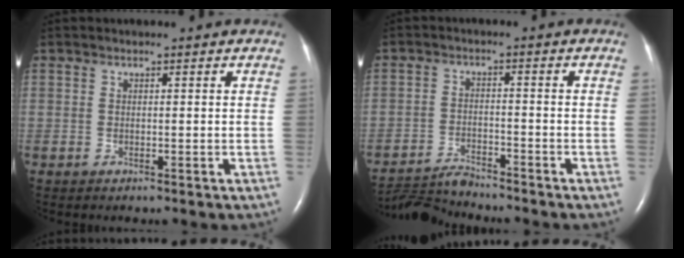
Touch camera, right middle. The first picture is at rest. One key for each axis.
{"total": 5.8, "fx": -5.8, "fy": -0.6, "fz": 0.2, "tx": -0.009, "ty": -0.018, "tz": -0.105}